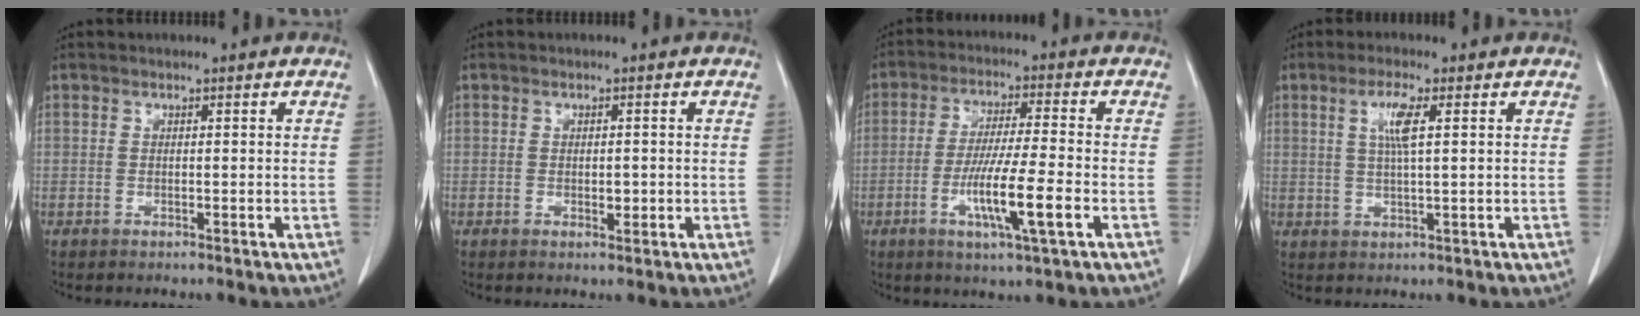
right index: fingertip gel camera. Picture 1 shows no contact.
{"total": 1.5, "force": [-0.2, 0.8, 1.3], "torque": [-0.019, -0.001, 0.001]}
{"total": 10.1, "force": [-3.3, 0.0, 9.6], "torque": [-0.178, -0.016, -0.062]}
{"total": 4.5, "force": [1.4, 0.2, 4.2], "torque": [-0.085, 0.002, 0.029]}